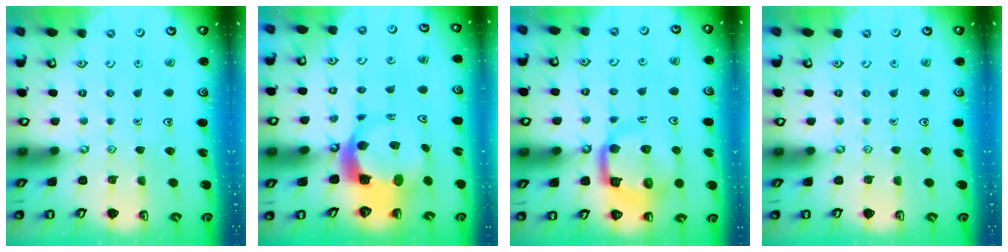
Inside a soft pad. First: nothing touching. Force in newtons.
{"total": 8.5, "press": 8.5, "slide": 0.8}
{"total": 13.2, "press": 13.1, "slide": 1.7}
{"total": 0.0}